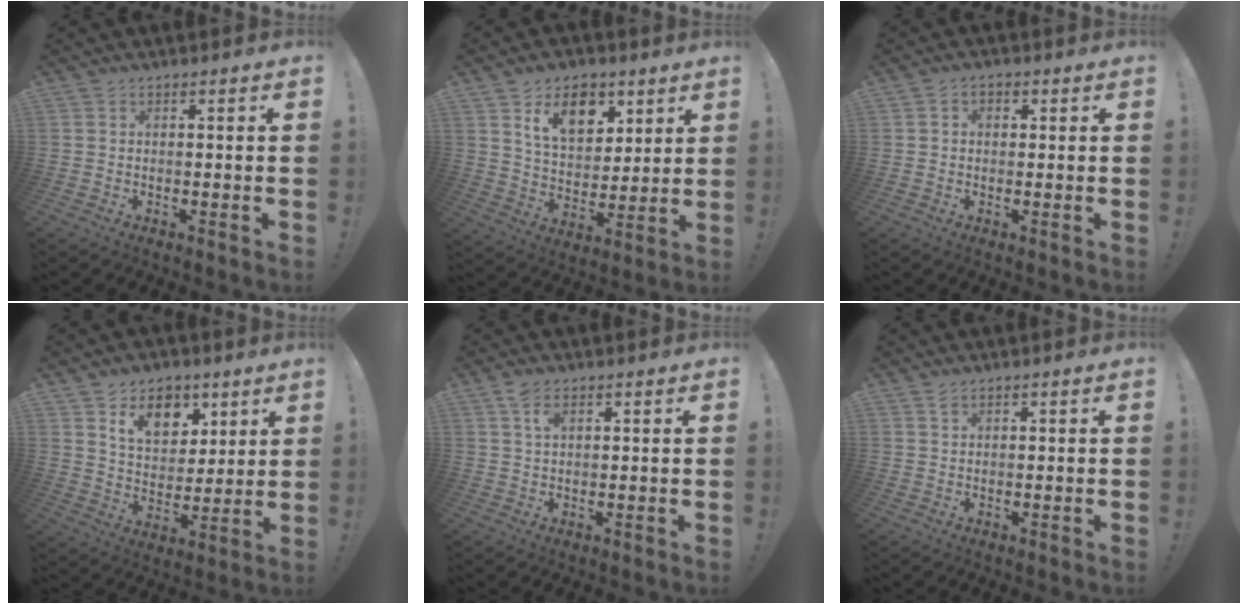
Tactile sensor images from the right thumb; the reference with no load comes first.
{"total": 13.8, "force": [7.6, 9.4, 6.8], "torque": [-0.101, -0.033, 0.142]}
{"total": 2.0, "force": [-0.2, 1.6, 1.3], "torque": [-0.022, 0.007, -0.003]}
{"total": 12.6, "force": [7.4, 8.7, 5.2], "torque": [-0.073, -0.041, 0.141]}
{"total": 3.6, "force": [2.1, 1.5, 2.6], "torque": [-0.040, -0.007, 0.034]}
{"total": 1.2, "force": [1.0, 0.4, 0.5], "torque": [-0.004, -0.003, 0.017]}